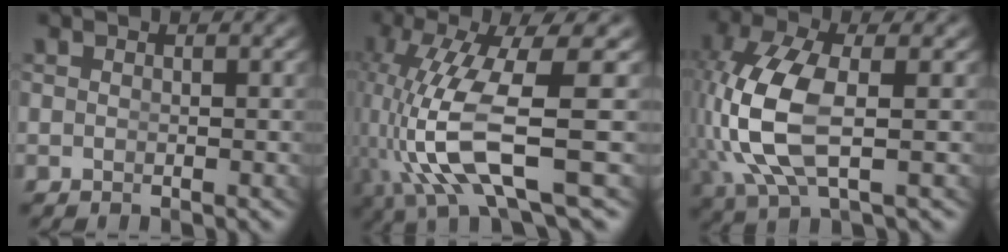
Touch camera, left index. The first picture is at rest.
{"total": 8.9, "force": [-1.5, 2.8, 8.3], "torque": [-0.178, -0.025, -0.007]}
{"total": 6.7, "force": [-0.1, 3.0, 6.0], "torque": [-0.156, -0.023, 0.019]}